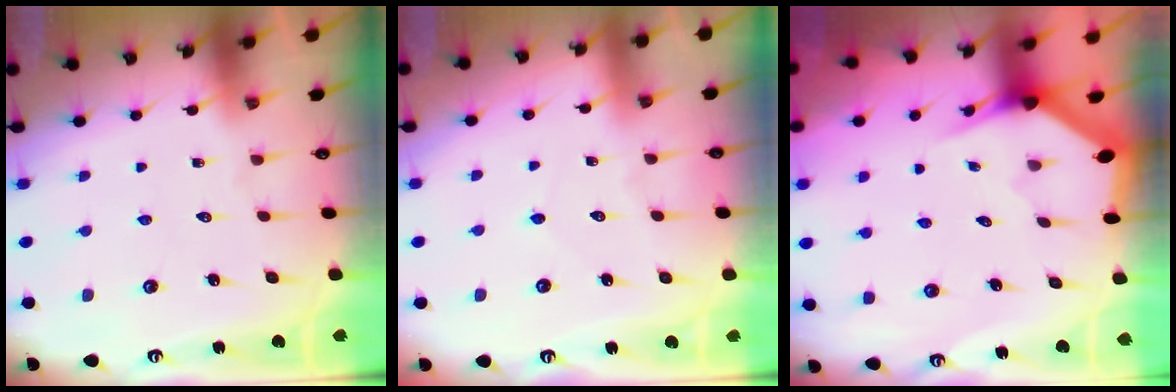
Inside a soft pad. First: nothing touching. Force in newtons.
{"total": 2.9, "press": 2.9, "slide": 0.4}
{"total": 3.1, "press": 3.1, "slide": 0.1}